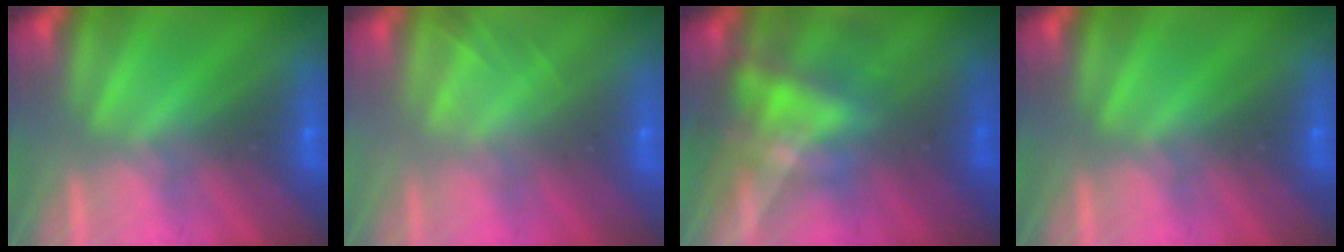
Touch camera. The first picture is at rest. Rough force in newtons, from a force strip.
{"total": 2.0}
{"total": 4.4}
{"total": 0.0}